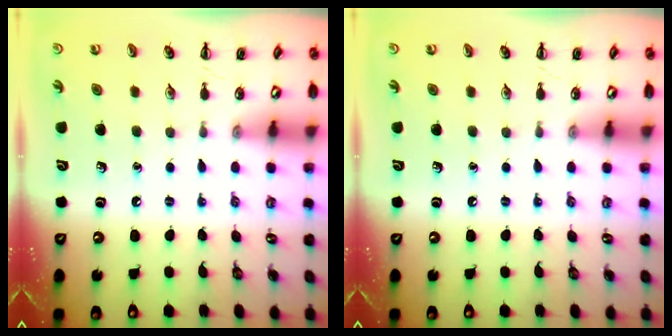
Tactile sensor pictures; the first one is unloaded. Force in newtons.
{"total": 0.0}